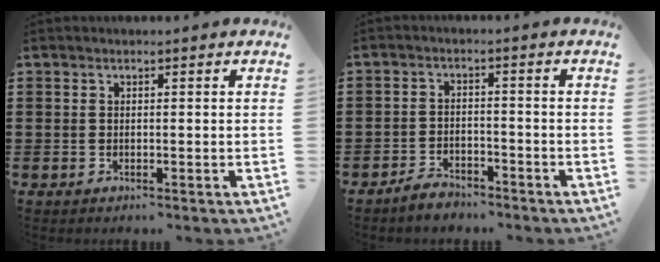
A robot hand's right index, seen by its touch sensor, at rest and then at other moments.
{"total": 3.0, "force": [-2.9, 0.5, 0.4], "torque": [-0.013, 0.004, -0.058]}